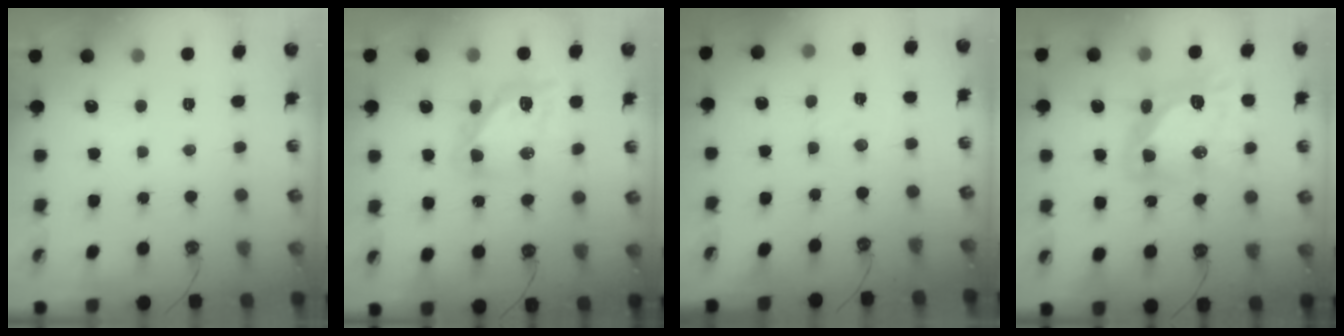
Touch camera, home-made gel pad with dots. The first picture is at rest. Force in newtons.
{"total": 11.6, "press": 11.5, "slide": 1.3}
{"total": 2.9, "press": 2.9, "slide": 0.5}
{"total": 13.3, "press": 13.3, "slide": 0.9}